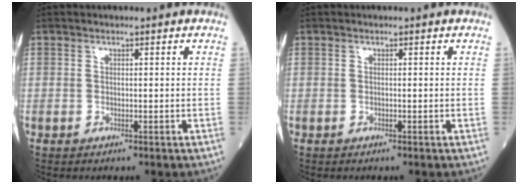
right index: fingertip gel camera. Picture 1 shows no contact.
{"total": 0.0}